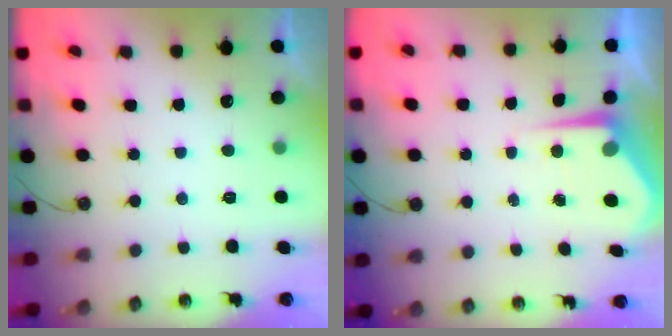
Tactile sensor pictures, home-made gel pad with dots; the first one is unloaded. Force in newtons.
{"total": 5.6, "press": 5.6, "slide": 0.2}